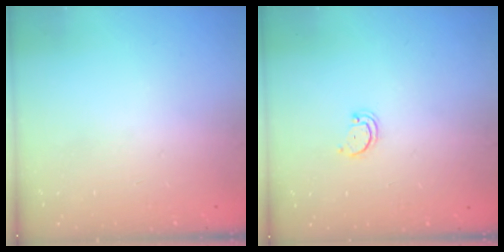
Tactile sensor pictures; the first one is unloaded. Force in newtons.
{"total": 2.2, "press": 2.2, "slide": 0.4}